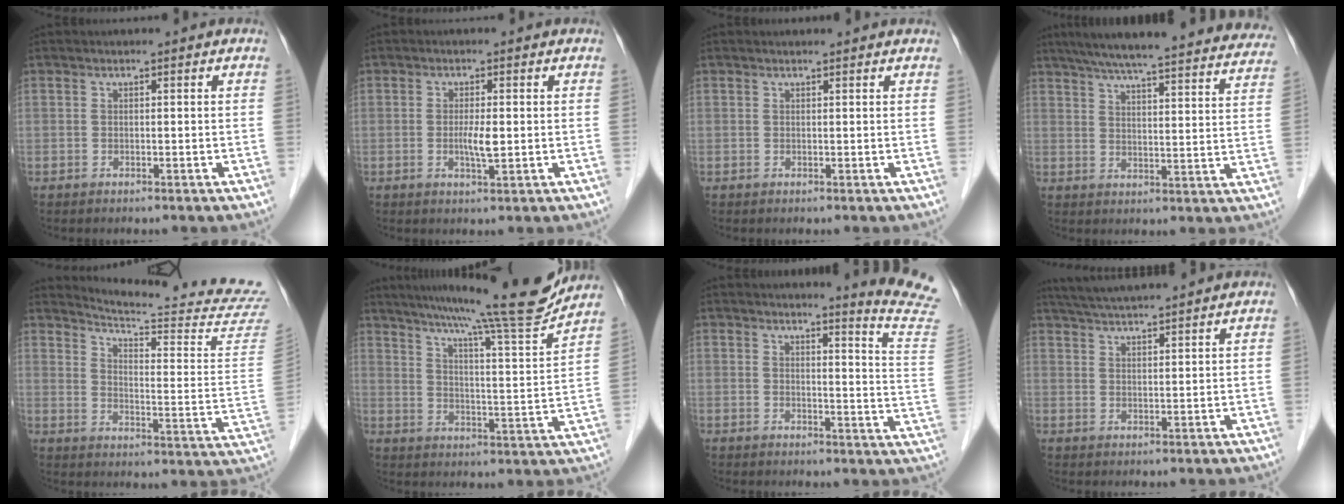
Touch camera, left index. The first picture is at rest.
{"total": 2.8, "force": [-0.1, 0.3, 2.7], "torque": [-0.054, -0.004, 0.000]}
{"total": 2.8, "force": [2.7, 0.2, 0.7], "torque": [-0.013, 0.014, 0.028]}
{"total": 31.9, "force": [28.6, 3.6, 13.6], "torque": [-0.214, -0.035, 0.348]}
{"total": 20.4, "force": [19.6, -2.1, 5.1], "torque": [-0.089, -0.134, 0.238]}
{"total": 18.1, "force": [16.0, -1.7, 8.3], "torque": [-0.135, -0.032, 0.223]}
{"total": 11.3, "force": [10.7, -2.2, 2.7], "torque": [-0.032, -0.111, 0.103]}
{"total": 10.5, "force": [9.6, -0.3, 4.2], "torque": [-0.079, 0.032, 0.144]}